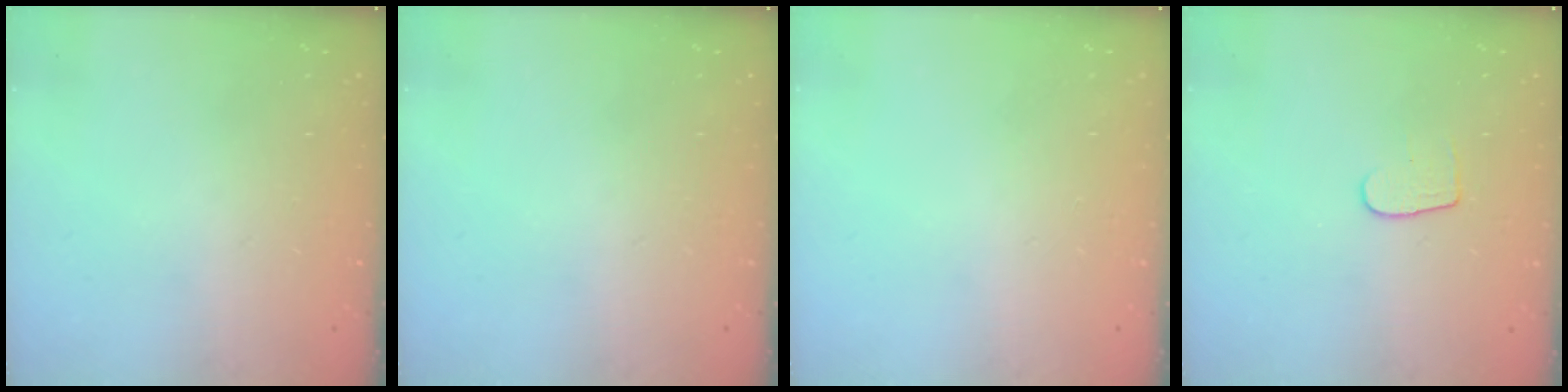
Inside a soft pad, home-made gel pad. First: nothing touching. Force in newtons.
{"total": 0.0}
{"total": 0.0}
{"total": 5.1, "press": 5.1, "slide": 0.4}